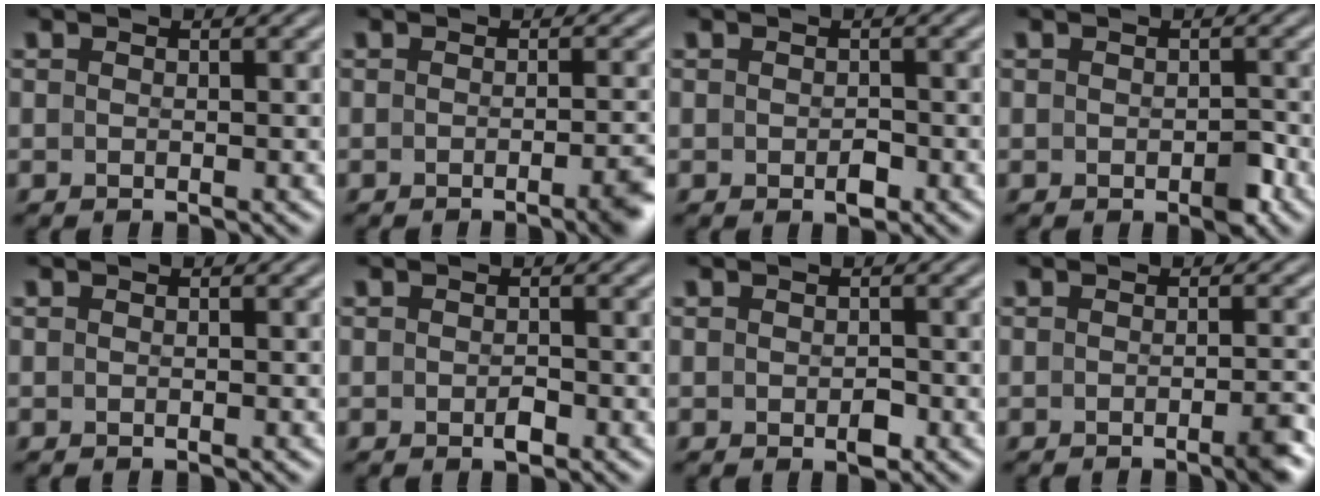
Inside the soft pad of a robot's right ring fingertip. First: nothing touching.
{"total": 2.5, "force": [-1.5, -0.1, 2.0], "torque": [-0.022, 0.006, -0.029]}
{"total": 1.1, "force": [-0.5, 0.6, 0.8], "torque": [-0.011, -0.005, -0.005]}
{"total": 1.5, "force": [-0.8, 0.8, 1.1], "torque": [-0.014, -0.004, -0.011]}
{"total": 0.0}
{"total": 1.0, "force": [-0.5, 0.3, 0.8], "torque": [-0.011, -0.004, -0.007]}
{"total": 1.3, "force": [-0.5, 0.8, 0.8], "torque": [-0.012, -0.006, -0.004]}
{"total": 1.9, "force": [-1.3, -0.1, 1.4], "torque": [-0.020, 0.006, -0.025]}